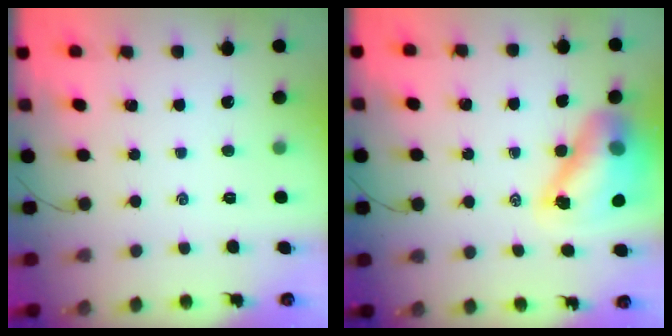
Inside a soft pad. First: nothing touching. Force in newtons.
{"total": 14.0, "press": 13.4, "slide": 3.9}